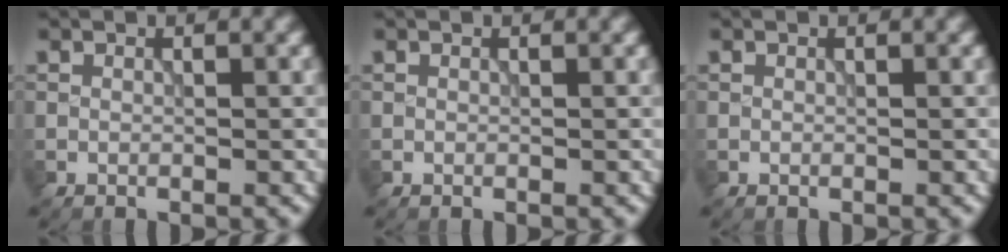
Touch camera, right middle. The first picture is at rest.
{"total": 0.0}
{"total": 0.0}